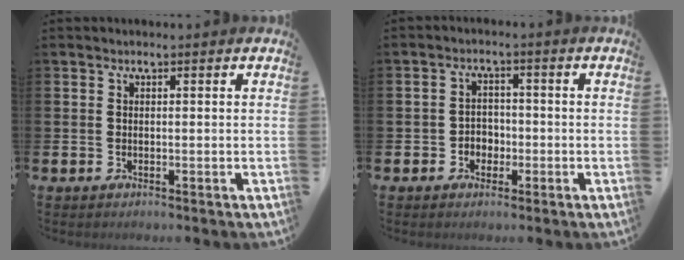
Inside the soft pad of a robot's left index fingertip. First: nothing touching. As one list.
[{"total": 2.6, "force": [-1.2, 2.2, 0.7], "torque": [-0.018, 0.006, -0.030]}]